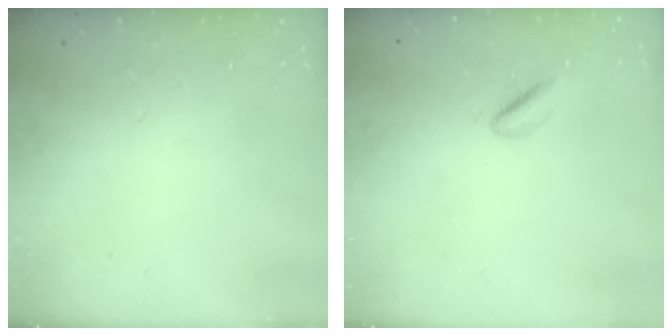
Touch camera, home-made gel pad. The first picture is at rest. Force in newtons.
{"total": 3.1, "press": 2.8, "slide": 1.3}